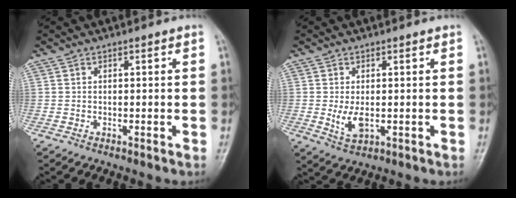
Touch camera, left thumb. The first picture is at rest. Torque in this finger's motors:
{"motor_torque": [0.12, 0.12, 0.24, -0.04, 0.08]}